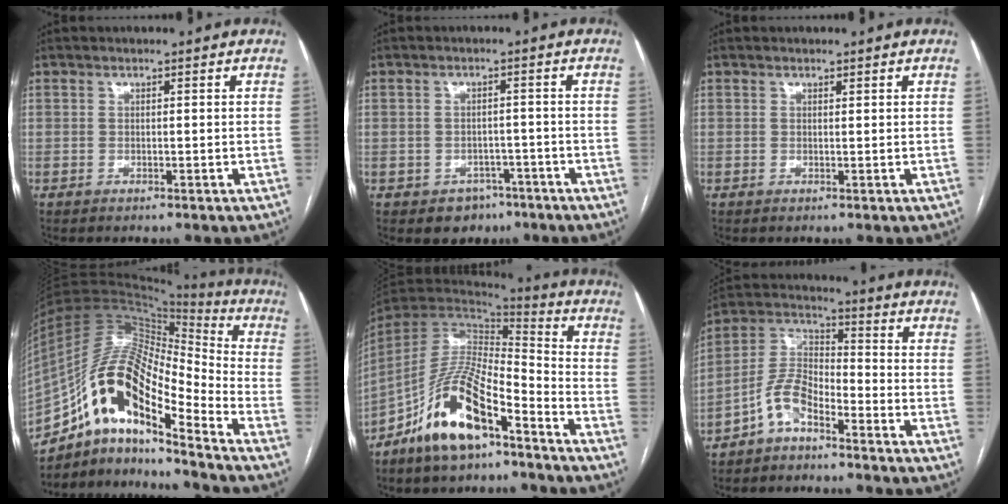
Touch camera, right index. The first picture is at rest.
{"total": 4.6, "force": [-2.8, 3.5, 0.9], "torque": [-0.004, 0.012, -0.031]}
{"total": 0.0}
{"total": 19.0, "force": [-10.2, 5.1, 15.1], "torque": [-0.289, 0.030, -0.175]}
{"total": 14.7, "force": [-9.5, 4.0, 10.5], "torque": [-0.208, 0.004, -0.175]}
{"total": 7.3, "force": [-4.9, 2.8, 4.6], "torque": [-0.106, 0.017, -0.102]}